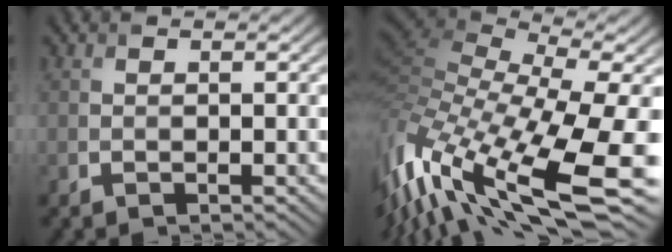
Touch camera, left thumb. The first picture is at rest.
{"total": 18.0, "force": [-3.2, 6.6, 16.5], "torque": [-0.337, -0.026, -0.047]}